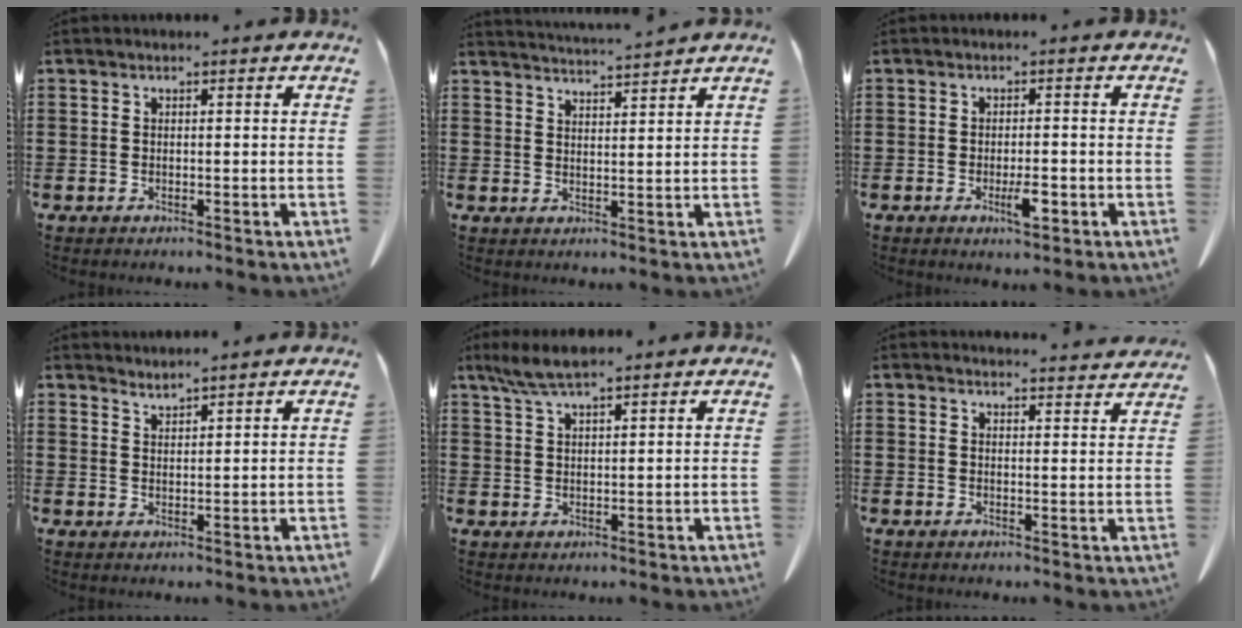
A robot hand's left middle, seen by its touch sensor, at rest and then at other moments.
{"total": 3.4, "force": [3.3, -0.5, 0.3], "torque": [-0.016, -0.018, 0.060]}
{"total": 3.6, "force": [-1.2, 1.2, 3.1], "torque": [-0.058, 0.002, -0.022]}
{"total": 2.1, "force": [2.0, -0.3, -0.2], "torque": [-0.002, -0.004, 0.040]}
{"total": 4.4, "force": [3.3, 0.6, 2.8], "torque": [-0.062, -0.002, 0.060]}
{"total": 3.2, "force": [3.2, -0.2, 0.3], "torque": [-0.006, -0.013, 0.059]}